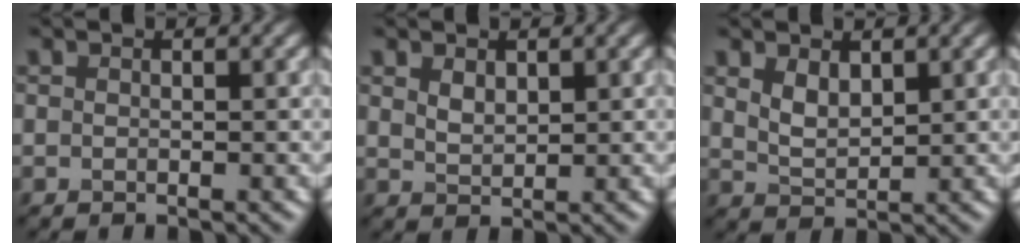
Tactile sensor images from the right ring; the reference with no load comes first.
{"total": 1.7, "force": [0.9, 1.0, 1.0], "torque": [-0.022, -0.003, 0.023]}
{"total": 2.4, "force": [1.2, 1.4, 1.6], "torque": [-0.038, -0.005, 0.031]}